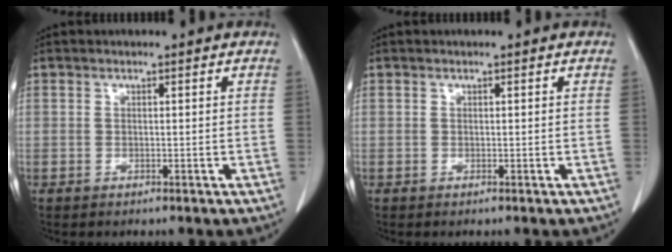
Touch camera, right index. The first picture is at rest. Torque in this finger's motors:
{"motor_torque": [-0.02, -0.01, 0.00, -0.05]}